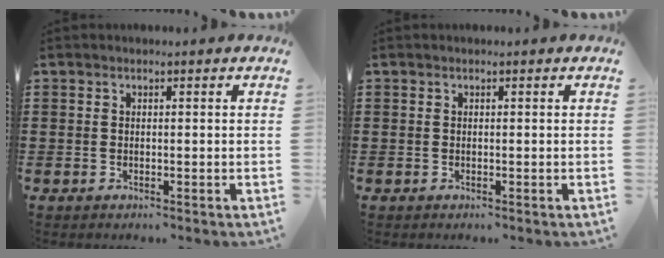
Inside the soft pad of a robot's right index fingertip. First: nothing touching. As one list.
[{"total": 0.0}]